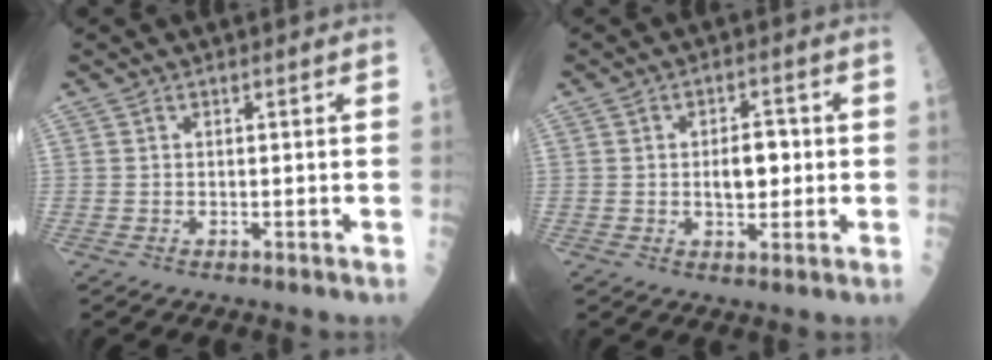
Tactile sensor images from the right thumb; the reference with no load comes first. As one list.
[{"total": 6.0, "force": [0.0, 3.4, 4.9], "torque": [-0.056, 0.005, 0.000]}]